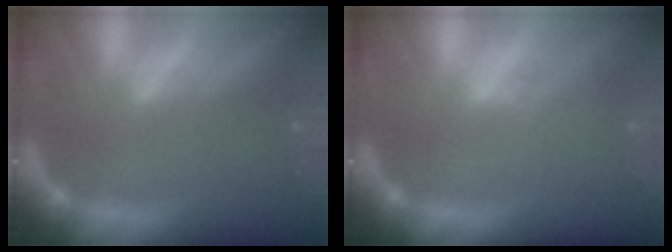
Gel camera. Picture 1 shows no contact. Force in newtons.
{"total": 1.5}